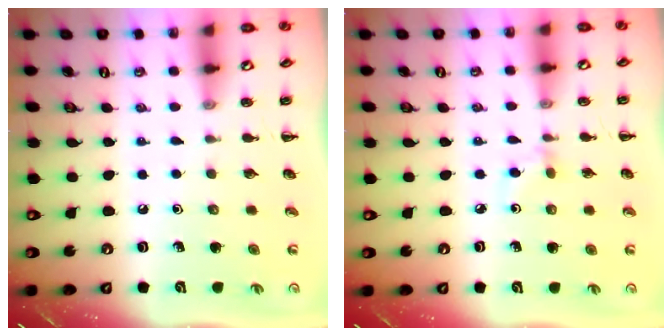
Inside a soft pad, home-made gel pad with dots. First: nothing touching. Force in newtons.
{"total": 3.5, "press": 3.2, "slide": 1.4}